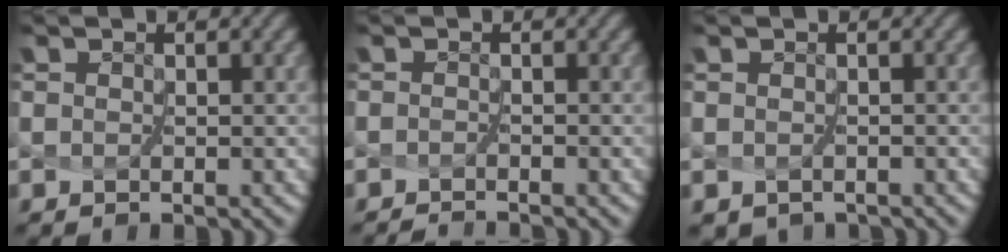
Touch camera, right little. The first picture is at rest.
{"total": 1.6, "force": [-1.4, -0.7, -0.3], "torque": [-0.004, -0.011, -0.025]}
{"total": 1.3, "force": [-0.8, 1.0, 0.3], "torque": [-0.016, -0.010, -0.012]}